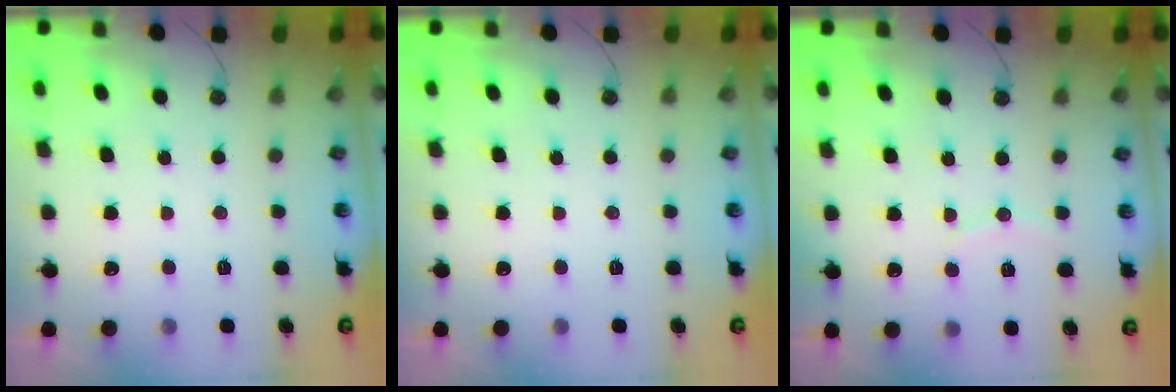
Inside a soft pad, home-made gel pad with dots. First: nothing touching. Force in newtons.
{"total": 0.0}
{"total": 7.1, "press": 7.1, "slide": 0.5}